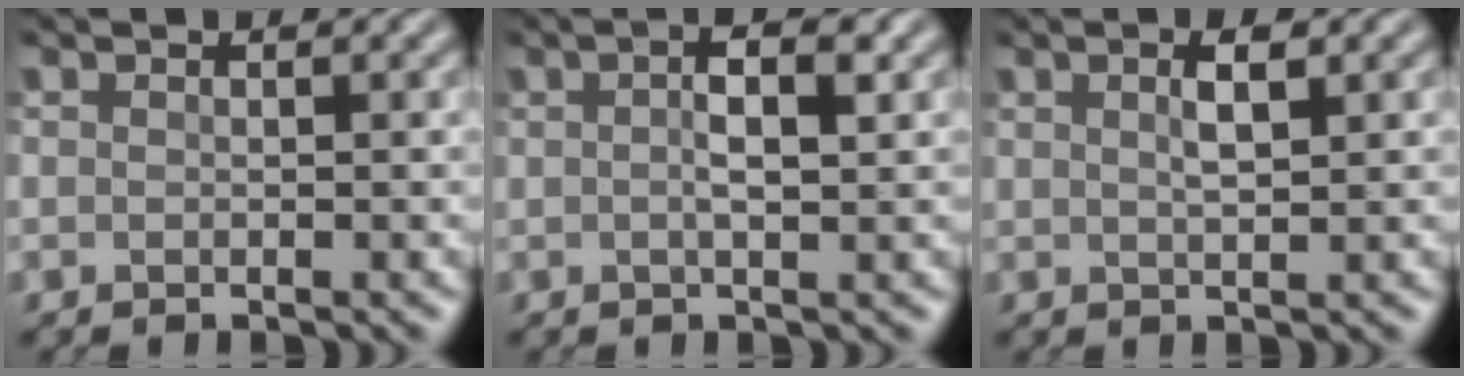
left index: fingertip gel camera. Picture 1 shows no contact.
{"total": 3.6, "force": [0.7, 1.1, 3.3], "torque": [-0.064, 0.004, 0.009]}
{"total": 2.2, "force": [0.8, 0.6, 1.9], "torque": [-0.036, 0.003, 0.015]}